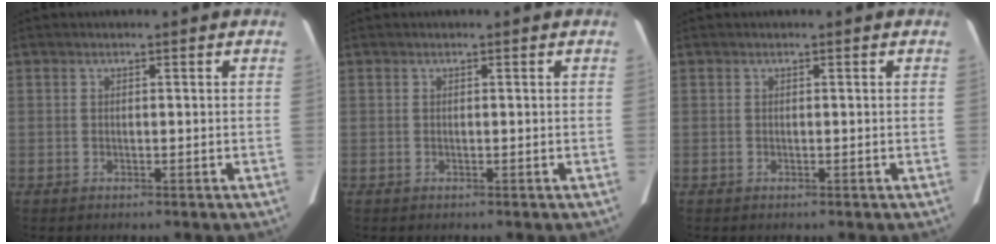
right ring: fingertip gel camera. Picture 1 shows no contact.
{"total": 0.0}
{"total": 0.0}